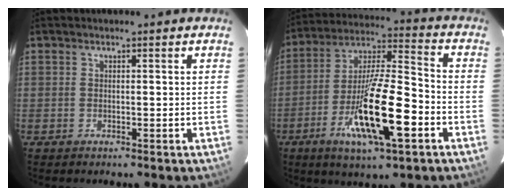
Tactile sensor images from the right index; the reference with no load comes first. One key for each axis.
{"total": 18.1, "fx": -7.1, "fy": 3.9, "fz": 16.2, "tx": -0.307, "ty": -0.012, "tz": -0.129}